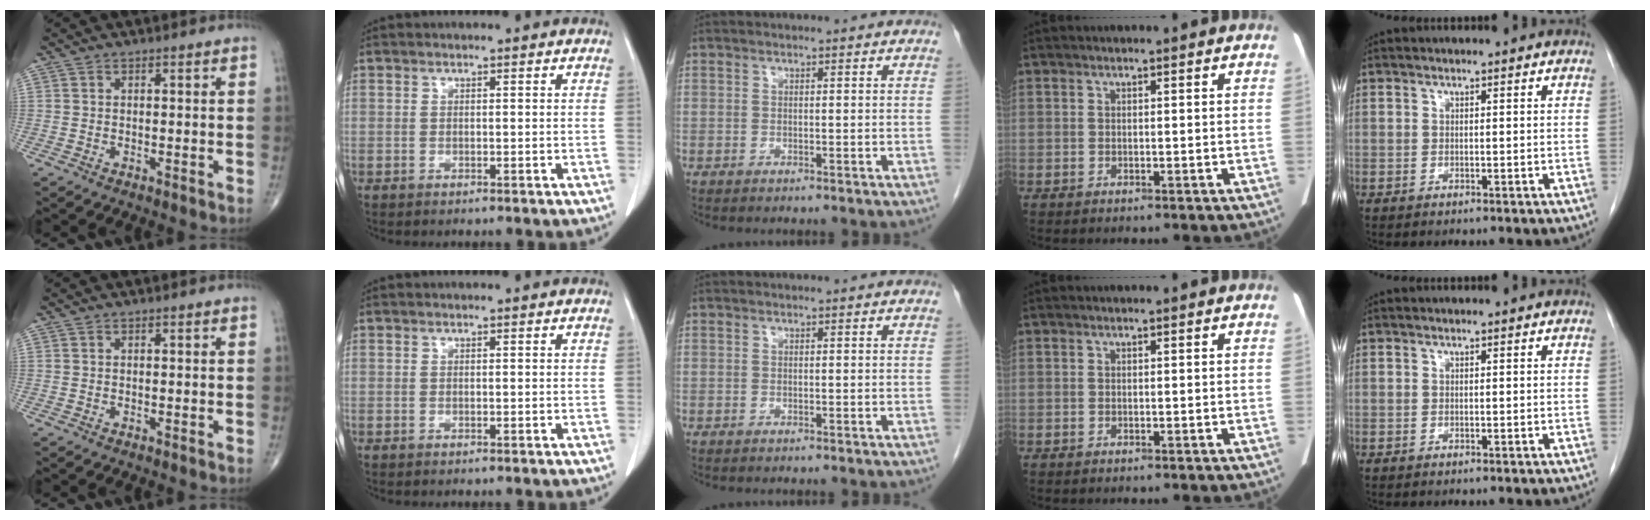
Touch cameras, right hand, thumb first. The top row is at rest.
{}